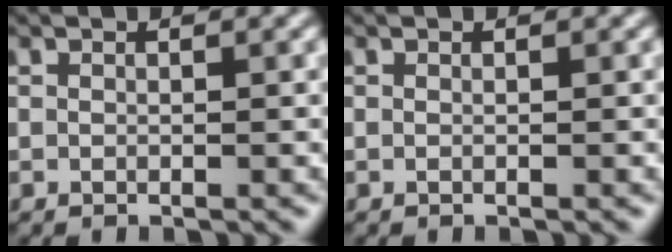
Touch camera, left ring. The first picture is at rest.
{"total": 0.0}